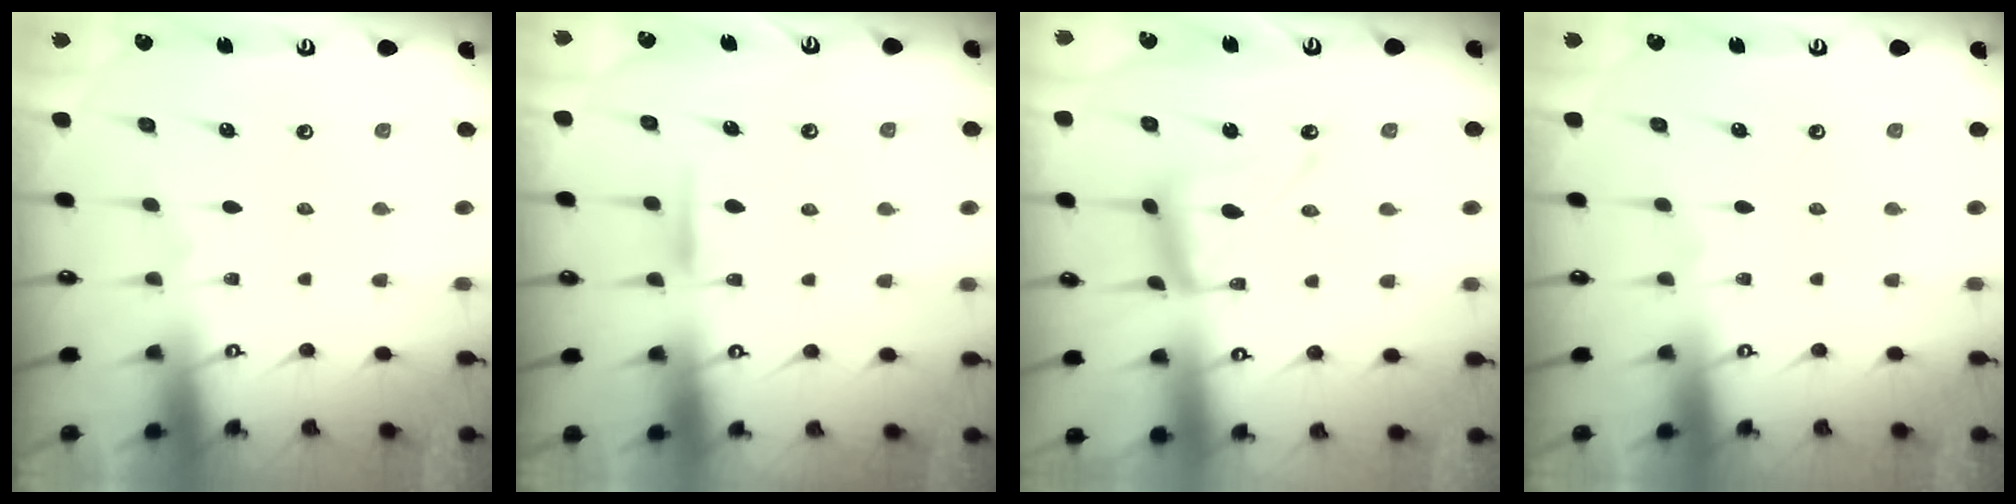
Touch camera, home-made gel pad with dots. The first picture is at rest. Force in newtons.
{"total": 7.1, "press": 7.0, "slide": 0.7}
{"total": 12.5, "press": 12.4, "slide": 0.9}
{"total": 0.0}